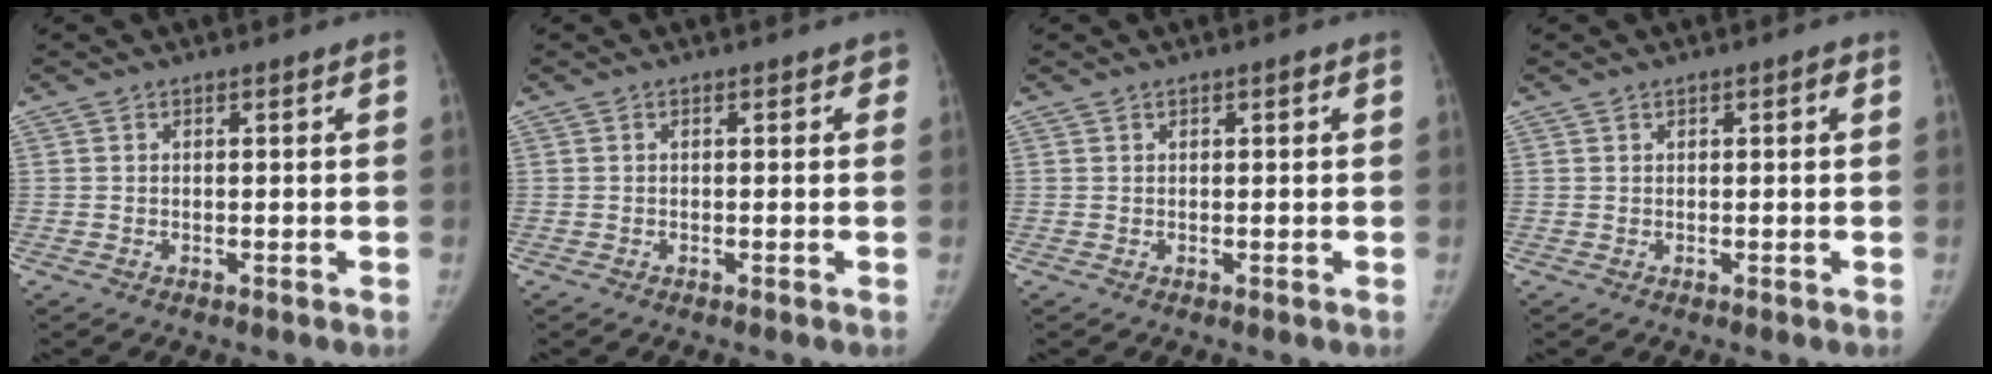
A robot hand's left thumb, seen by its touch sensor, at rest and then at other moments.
{"total": 1.2, "force": [0.5, 0.8, 0.8], "torque": [0.008, 0.003, 0.000]}
{"total": 0.8, "force": [0.4, 0.4, 0.5], "torque": [-0.003, 0.000, 0.006]}
{"total": 1.2, "force": [0.5, 0.6, 0.9], "torque": [-0.006, 0.000, 0.008]}